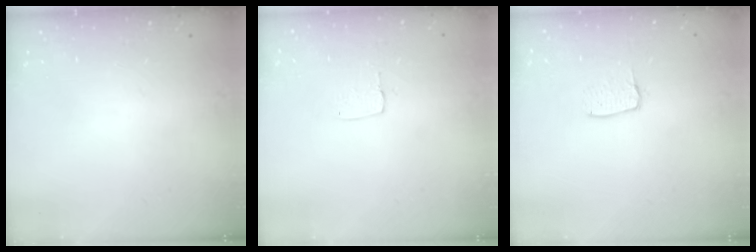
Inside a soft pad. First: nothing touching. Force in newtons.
{"total": 3.5, "press": 3.5, "slide": 0.1}
{"total": 4.3, "press": 4.3, "slide": 0.3}